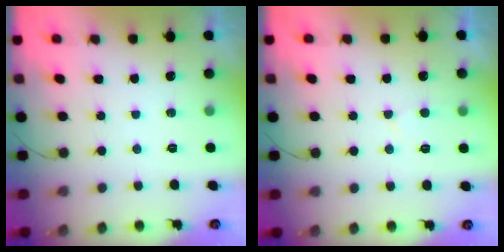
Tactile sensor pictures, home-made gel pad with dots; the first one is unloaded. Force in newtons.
{"total": 3.2, "press": 3.2, "slide": 0.4}